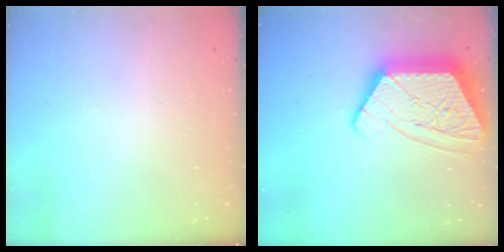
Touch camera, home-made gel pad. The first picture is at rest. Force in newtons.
{"total": 19.9, "press": 19.8, "slide": 1.5}